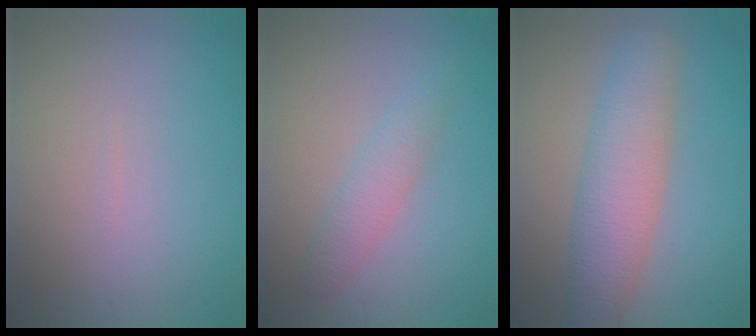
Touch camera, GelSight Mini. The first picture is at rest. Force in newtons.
{"total": 2.1, "press": 2.1, "slide": 0.2}
{"total": 5.6, "press": 5.6, "slide": 0.2}